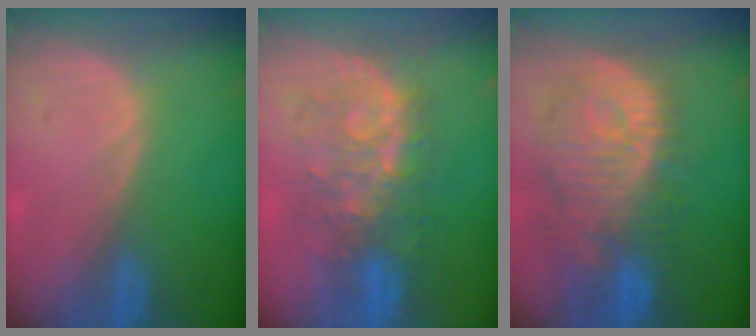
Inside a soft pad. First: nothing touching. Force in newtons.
{"total": 8.3, "press": 8.3, "slide": 0.9}
{"total": 12.5, "press": 11.2, "slide": 5.6}